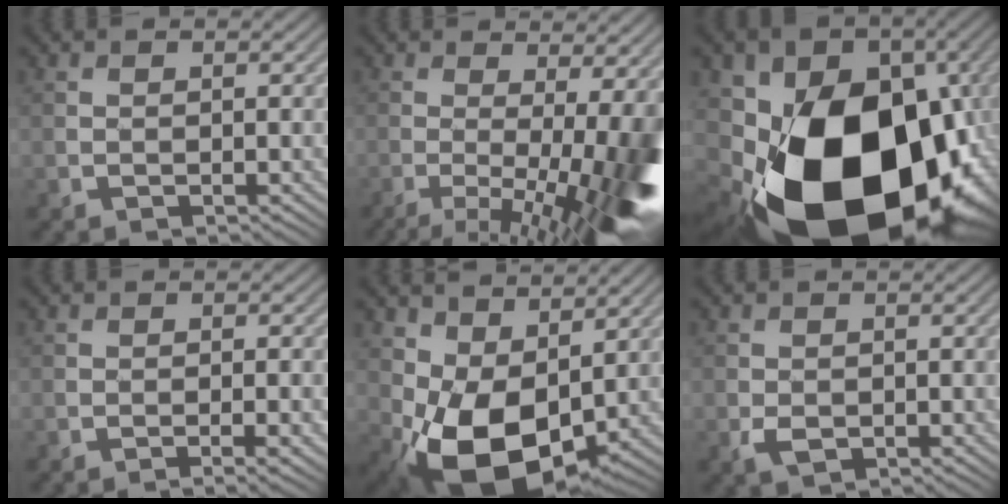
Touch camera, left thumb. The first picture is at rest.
{"total": 13.6, "force": [-3.6, 3.5, 12.7], "torque": [-0.161, -0.022, -0.039]}
{"total": 20.6, "force": [-6.1, 13.8, 14.0], "torque": [-0.263, -0.074, -0.065]}
{"total": 2.4, "force": [-1.2, 0.2, 2.1], "torque": [-0.032, -0.001, -0.018]}
{"total": 11.9, "force": [-0.2, 7.2, 9.4], "torque": [-0.194, -0.027, -0.001]}
{"total": 1.5, "force": [-0.5, 1.1, 0.8], "torque": [-0.016, -0.005, -0.012]}